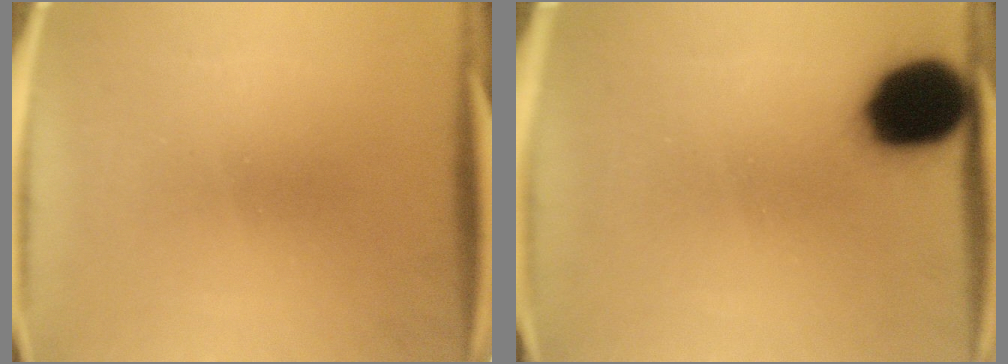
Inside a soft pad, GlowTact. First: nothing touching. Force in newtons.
{"total": 14.7}